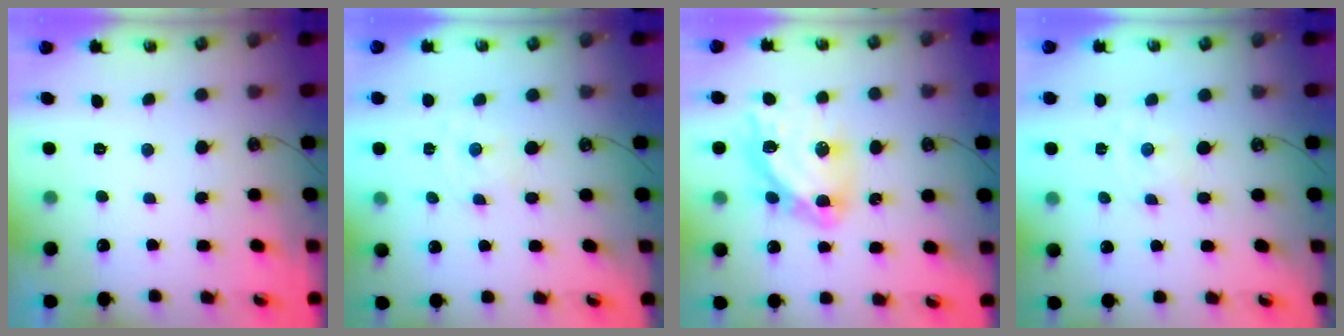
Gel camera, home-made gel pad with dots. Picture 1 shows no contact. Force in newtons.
{"total": 0.0}
{"total": 13.6, "press": 13.5, "slide": 1.7}
{"total": 0.0}